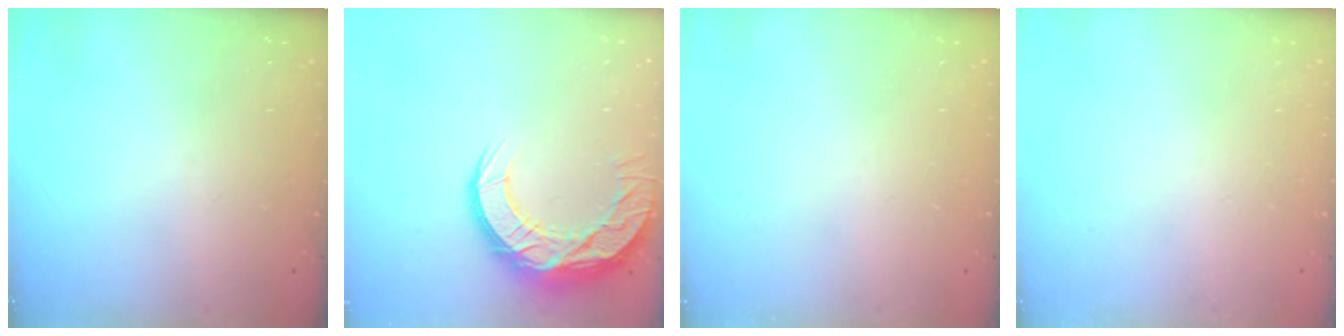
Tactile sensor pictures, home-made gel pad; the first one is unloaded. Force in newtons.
{"total": 15.4, "press": 15.3, "slide": 1.0}
{"total": 0.0}
{"total": 0.0}